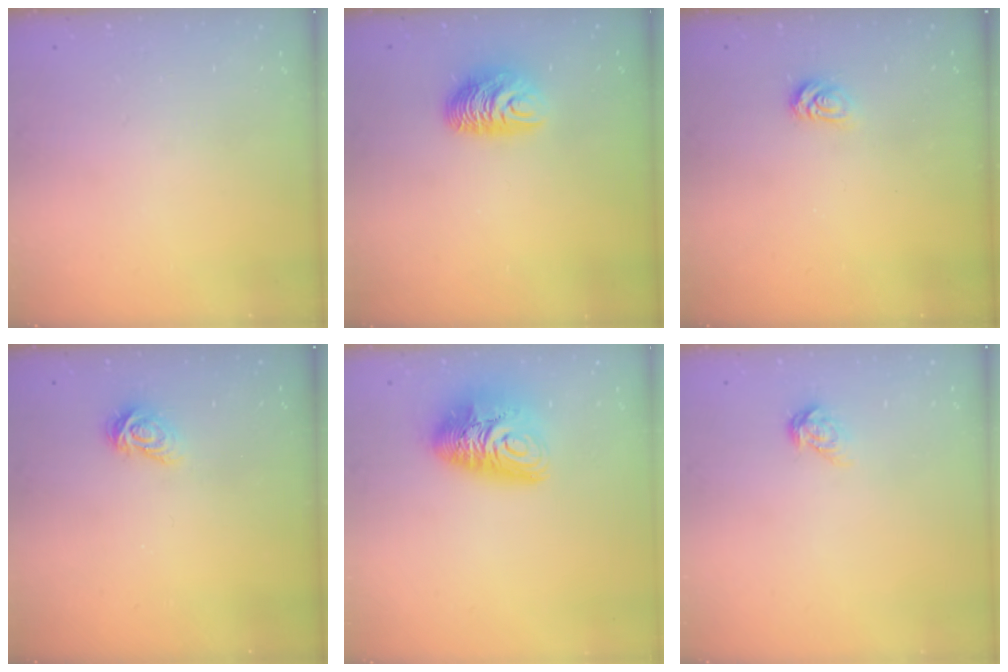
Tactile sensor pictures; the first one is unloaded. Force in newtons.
{"total": 9.2, "press": 9.2, "slide": 0.5}
{"total": 4.6, "press": 4.5, "slide": 0.6}
{"total": 5.0, "press": 4.9, "slide": 0.7}
{"total": 11.8, "press": 11.8, "slide": 1.3}
{"total": 6.6, "press": 6.6, "slide": 0.4}